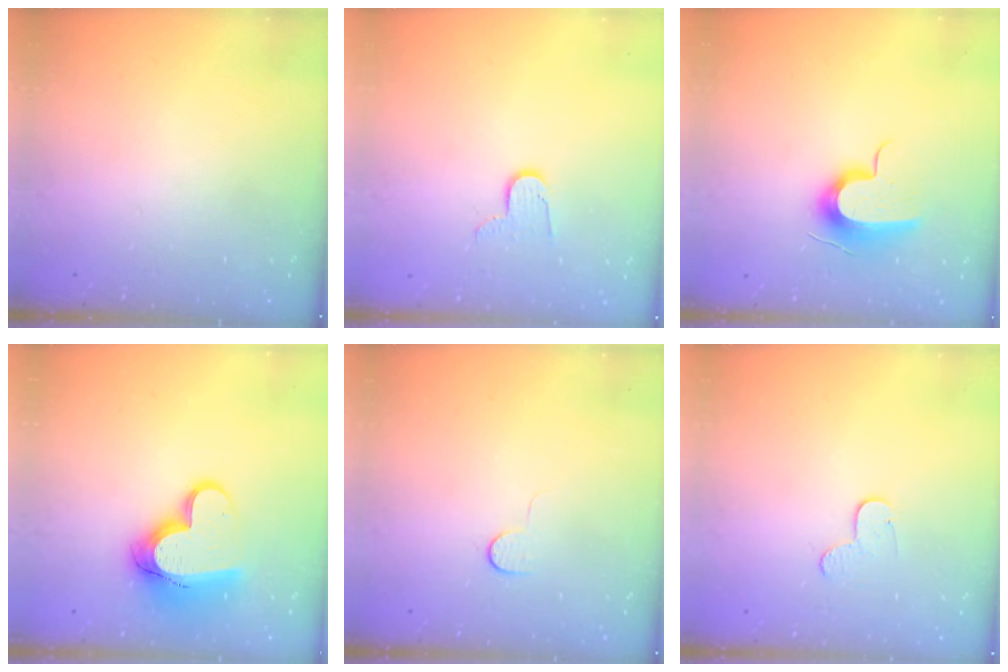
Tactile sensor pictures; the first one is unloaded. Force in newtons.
{"total": 7.2, "press": 7.2, "slide": 0.6}
{"total": 10.6, "press": 10.5, "slide": 1.3}
{"total": 14.5, "press": 14.5, "slide": 1.2}
{"total": 5.0, "press": 5.0, "slide": 0.5}
{"total": 3.7, "press": 3.7, "slide": 0.4}